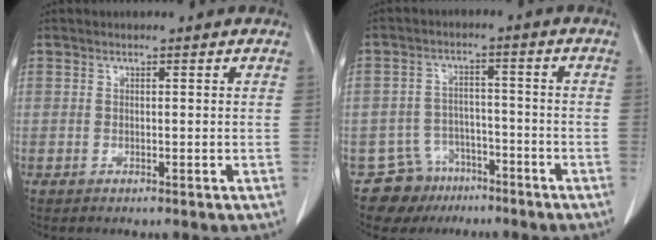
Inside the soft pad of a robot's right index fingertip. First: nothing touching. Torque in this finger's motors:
{"motor_torque": [-0.28, -0.18, -0.44, -0.16]}